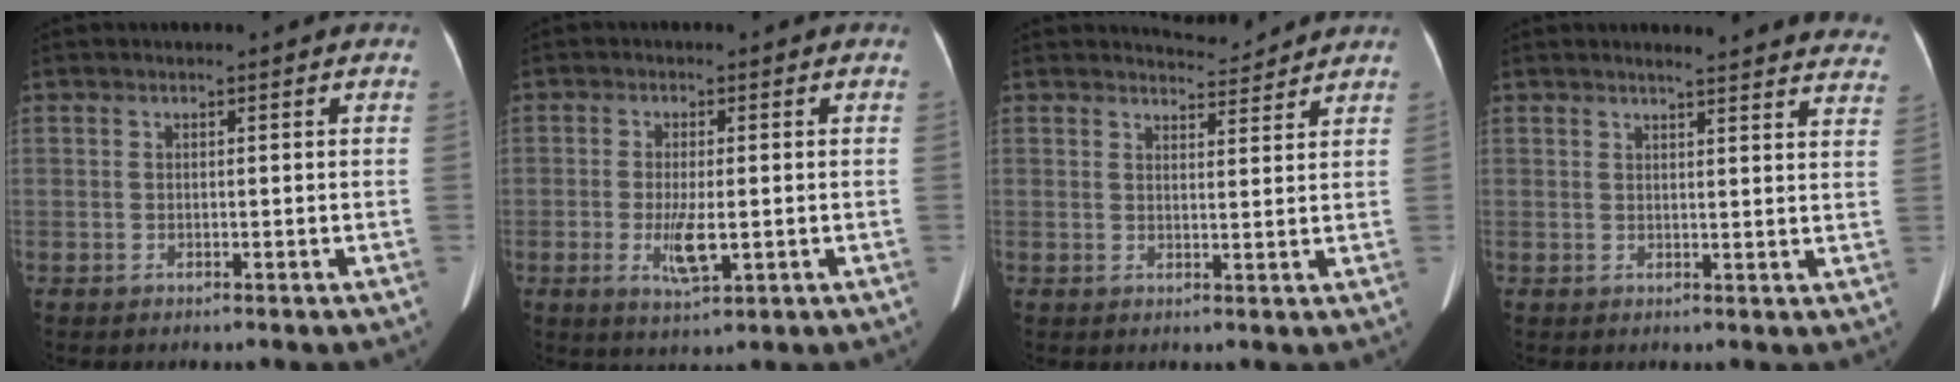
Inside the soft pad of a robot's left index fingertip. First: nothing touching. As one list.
[{"total": 4.7, "force": [-1.1, 1.3, 4.4], "torque": [-0.089, -0.011, -0.014]}, {"total": 3.8, "force": [3.8, 0.1, -0.4], "torque": [-0.007, -0.003, 0.056]}, {"total": 17.6, "force": [16.9, 1.7, 4.7], "torque": [-0.037, -0.055, 0.172]}]